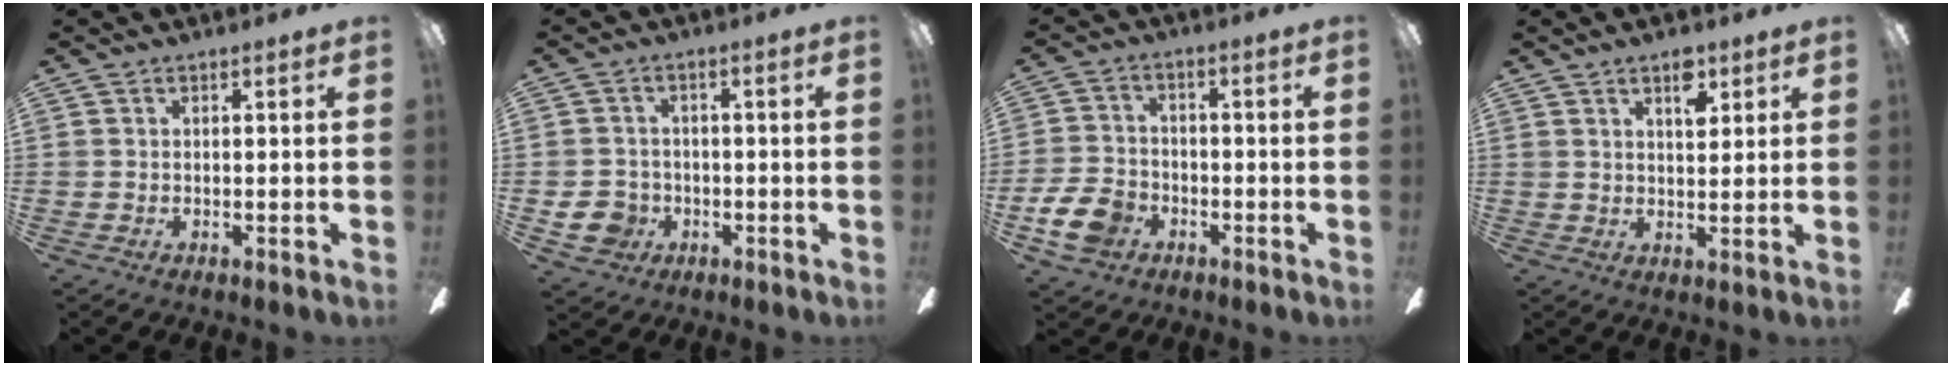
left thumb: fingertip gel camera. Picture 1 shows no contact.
{"total": 6.9, "force": [-2.2, 5.9, 2.7], "torque": [-0.074, 0.013, -0.042]}
{"total": 9.5, "force": [-4.6, 6.7, 4.9], "torque": [-0.117, 0.028, -0.084]}
{"total": 6.0, "force": [3.5, 2.7, 4.0], "torque": [-0.046, -0.012, 0.055]}